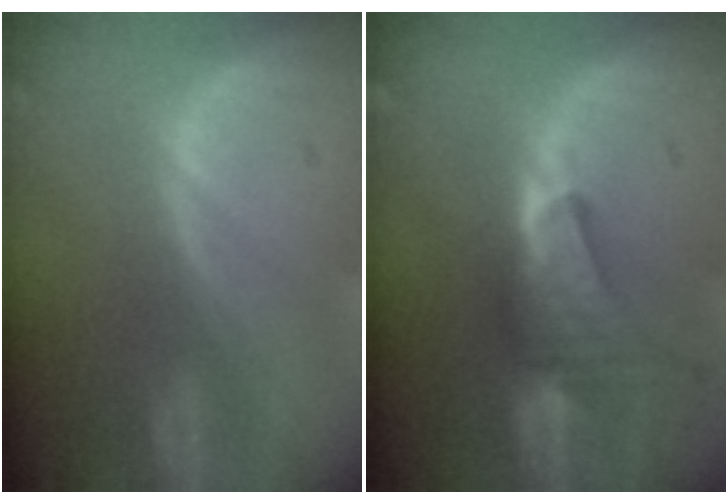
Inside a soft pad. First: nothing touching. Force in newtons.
{"total": 9.2, "press": 8.3, "slide": 3.9}